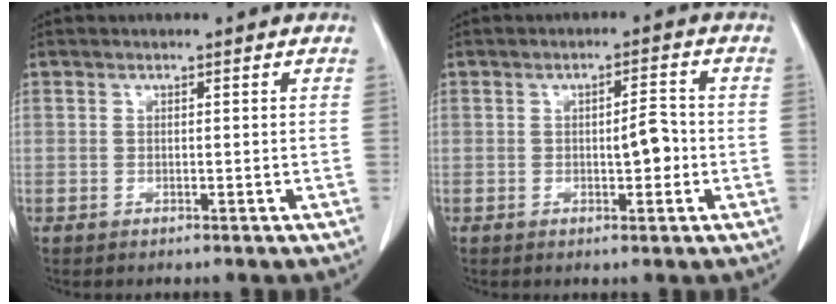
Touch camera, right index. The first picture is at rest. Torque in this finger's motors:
{"motor_torque": [0.13, 0.02, 0.09, 0.02]}